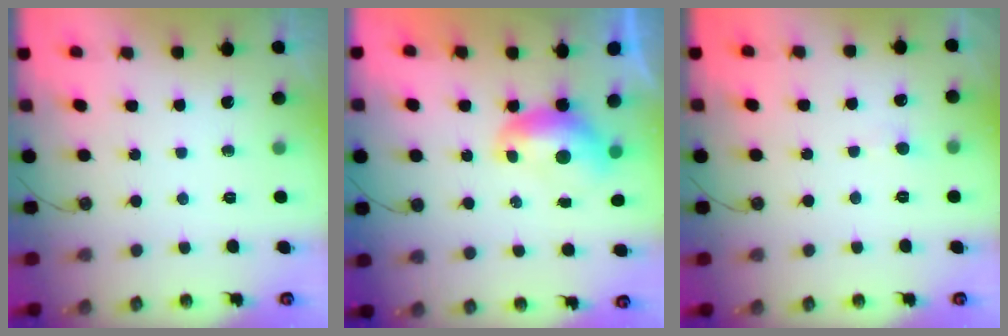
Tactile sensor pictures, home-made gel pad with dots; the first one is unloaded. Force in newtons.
{"total": 0.0}
{"total": 0.9, "press": 0.7, "slide": 0.5}